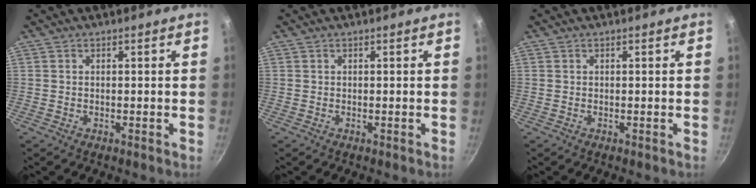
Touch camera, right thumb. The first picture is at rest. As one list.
[{"total": 0.0}, {"total": 0.0}]